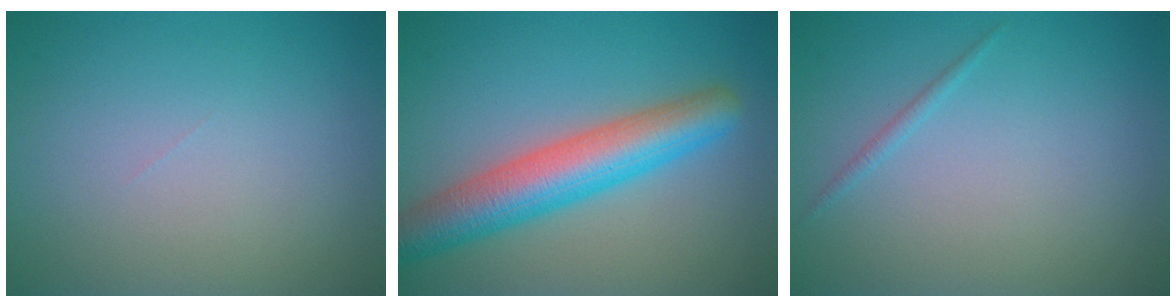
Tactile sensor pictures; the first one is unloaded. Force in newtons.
{"total": 7.1, "press": 7.1, "slide": 0.1}
{"total": 0.7, "press": 0.7, "slide": 0.1}